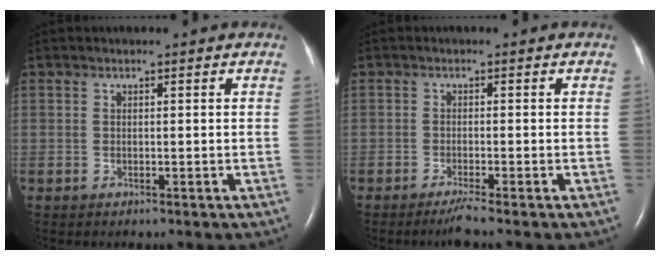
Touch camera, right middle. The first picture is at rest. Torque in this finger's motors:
{"motor_torque": [-0.06, 0.06, -0.02, 0.00]}